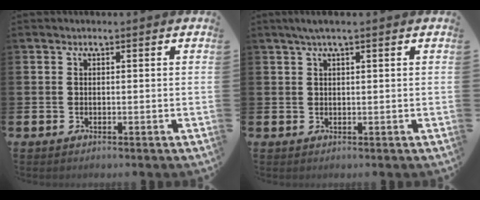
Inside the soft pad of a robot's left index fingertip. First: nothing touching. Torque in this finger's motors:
{"motor_torque": [0.27, -0.15, 0.25, 0.06]}